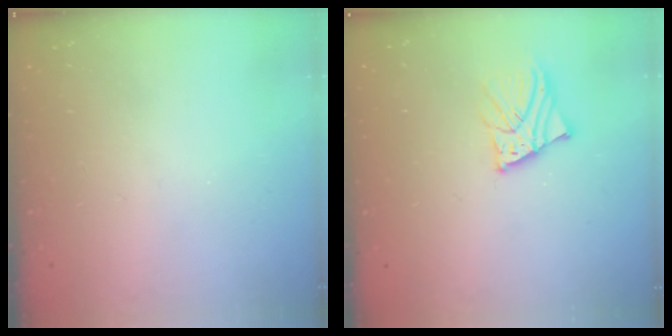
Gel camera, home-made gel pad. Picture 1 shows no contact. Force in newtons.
{"total": 5.0, "press": 5.0, "slide": 0.7}